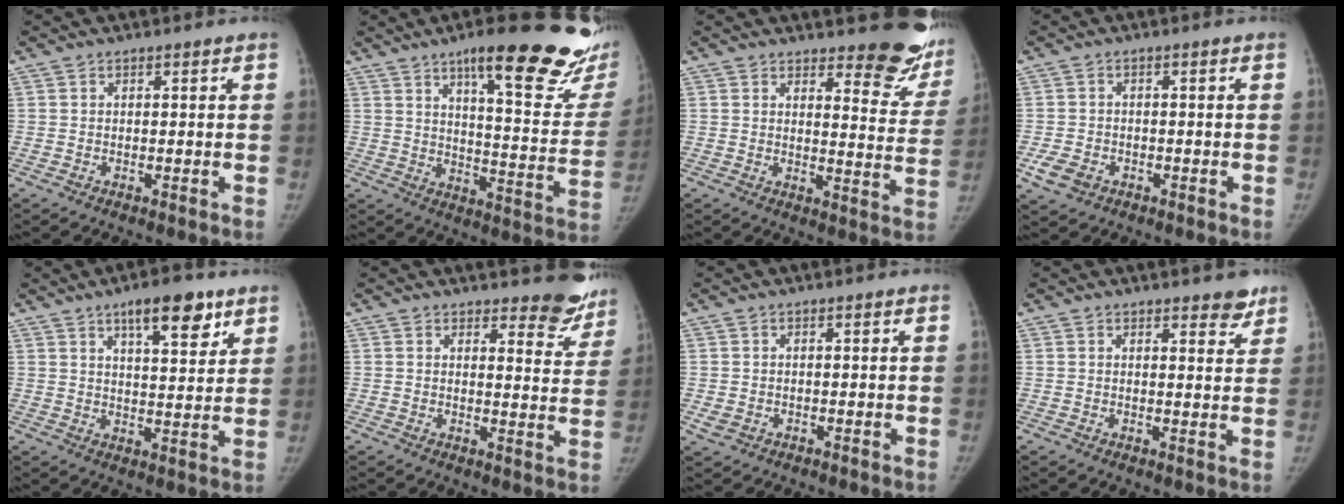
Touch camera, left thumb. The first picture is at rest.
{"total": 26.6, "force": [17.2, 6.1, 19.4], "torque": [-0.223, -0.079, 0.231]}
{"total": 13.7, "force": [11.4, 4.6, 6.2], "torque": [-0.023, -0.093, 0.121]}
{"total": 4.3, "force": [-2.0, 3.2, 2.0], "torque": [-0.036, 0.007, -0.030]}
{"total": 10.3, "force": [6.3, 3.6, 7.3], "torque": [-0.083, -0.033, 0.095]}
{"total": 8.6, "force": [7.7, 3.1, 2.4], "torque": [0.013, -0.061, 0.076]}
{"total": 1.7, "force": [-0.5, 1.5, 0.8], "torque": [-0.012, 0.002, -0.003]}
{"total": 4.0, "force": [3.1, 1.4, 2.1], "torque": [-0.005, -0.019, 0.039]}